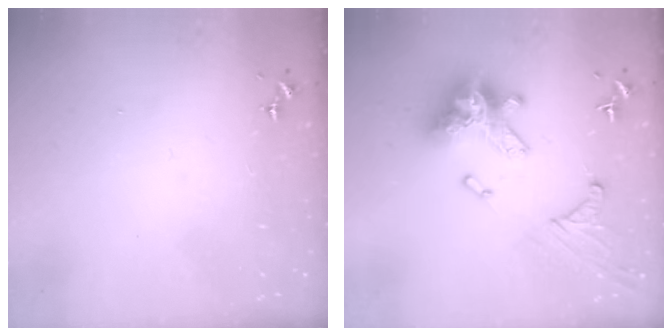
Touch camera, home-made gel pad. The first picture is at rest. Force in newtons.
{"total": 19.2, "press": 19.1, "slide": 2.1}